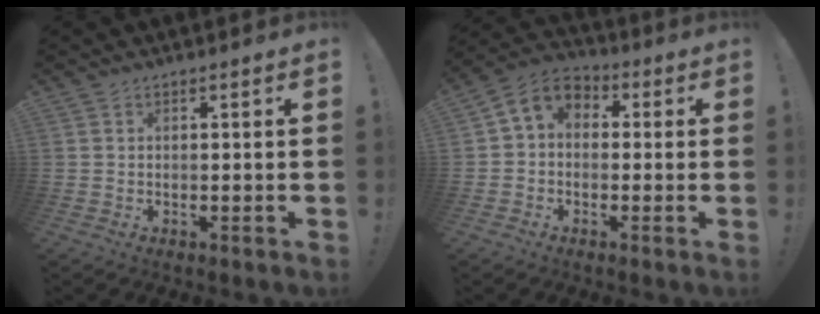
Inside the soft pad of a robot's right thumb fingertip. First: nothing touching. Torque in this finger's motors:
{"motor_torque": [0.86, 0.89, 0.10, -0.20, 0.05]}